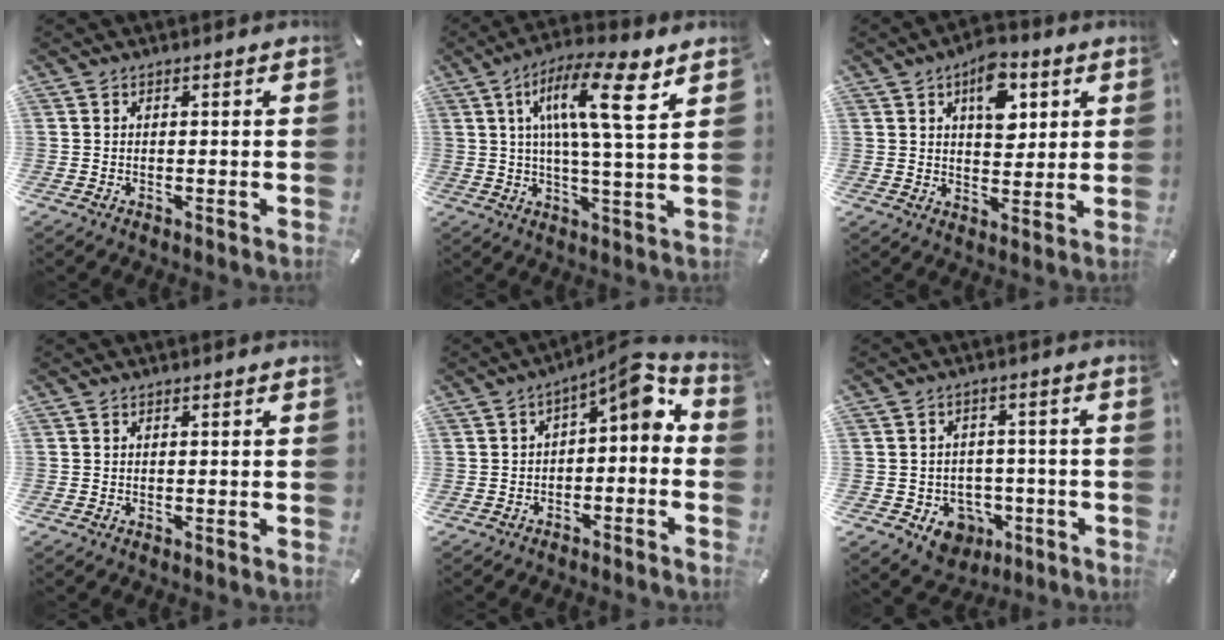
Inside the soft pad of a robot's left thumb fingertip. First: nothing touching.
{"total": 14.9, "force": [6.0, 3.0, 13.2], "torque": [-0.227, -0.014, 0.092]}
{"total": 10.1, "force": [4.1, 6.3, 6.7], "torque": [-0.077, -0.010, 0.066]}
{"total": 0.0}
{"total": 7.1, "force": [1.9, 3.1, 6.1], "torque": [-0.081, -0.018, 0.024]}
{"total": 6.6, "force": [-2.1, 5.9, 2.0], "torque": [-0.030, 0.010, -0.034]}